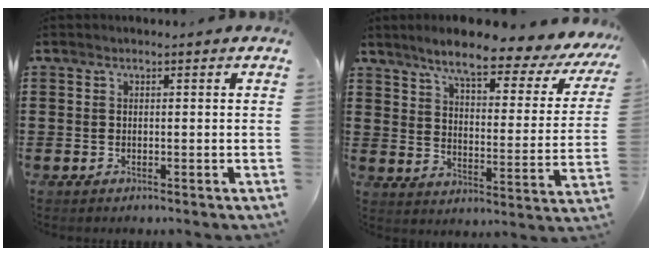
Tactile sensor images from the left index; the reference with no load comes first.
{"total": 8.6, "force": [7.0, 0.6, 5.0], "torque": [-0.109, -0.040, 0.110]}